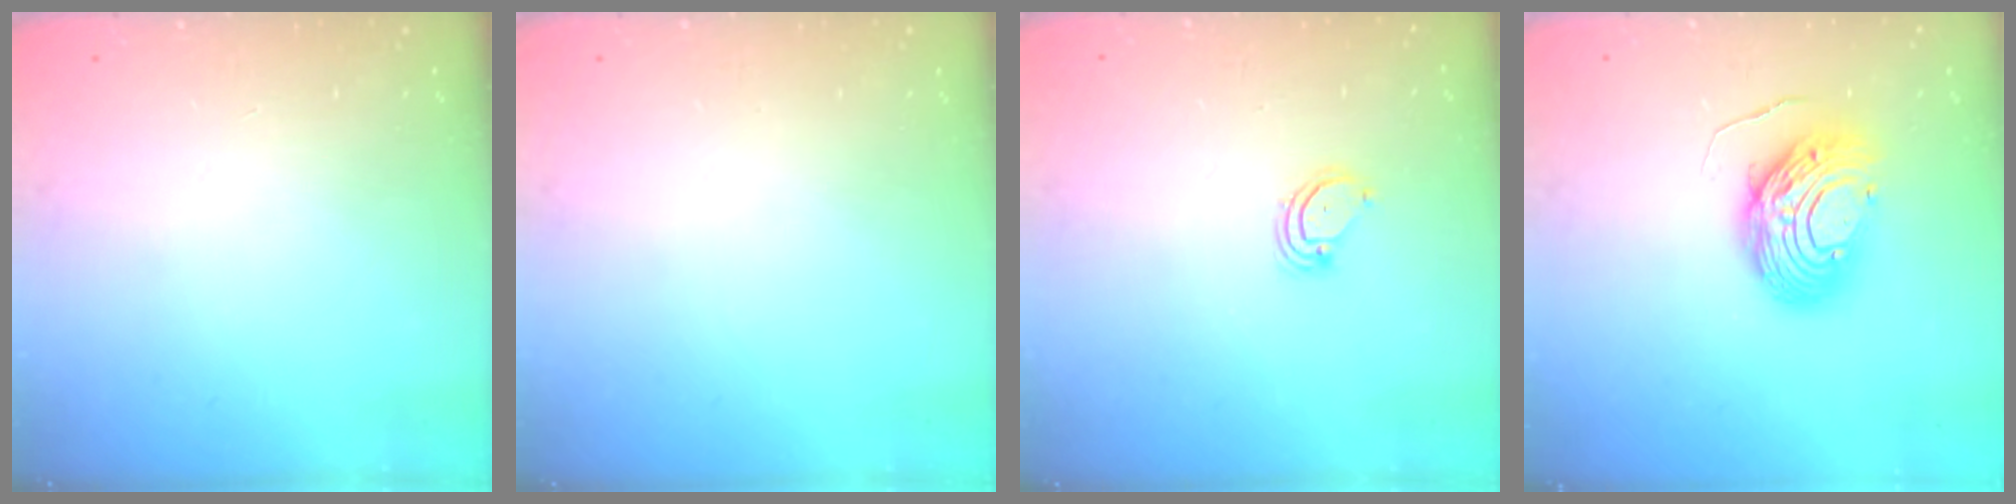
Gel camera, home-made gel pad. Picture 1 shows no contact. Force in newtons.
{"total": 0.0}
{"total": 3.2, "press": 3.2, "slide": 0.2}
{"total": 11.5, "press": 11.5, "slide": 1.1}